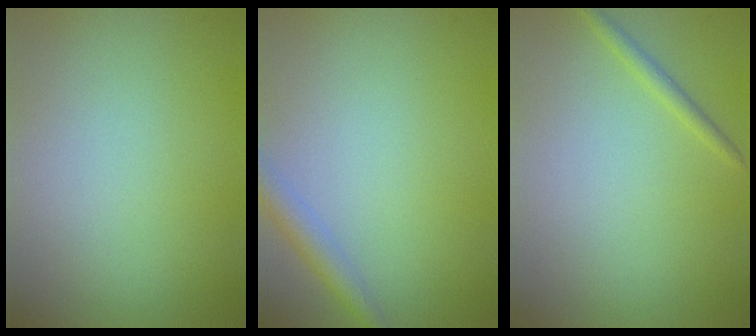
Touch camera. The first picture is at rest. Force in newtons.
{"total": 2.3, "press": 2.3, "slide": 0.1}
{"total": 1.1, "press": 1.1, "slide": 0.0}